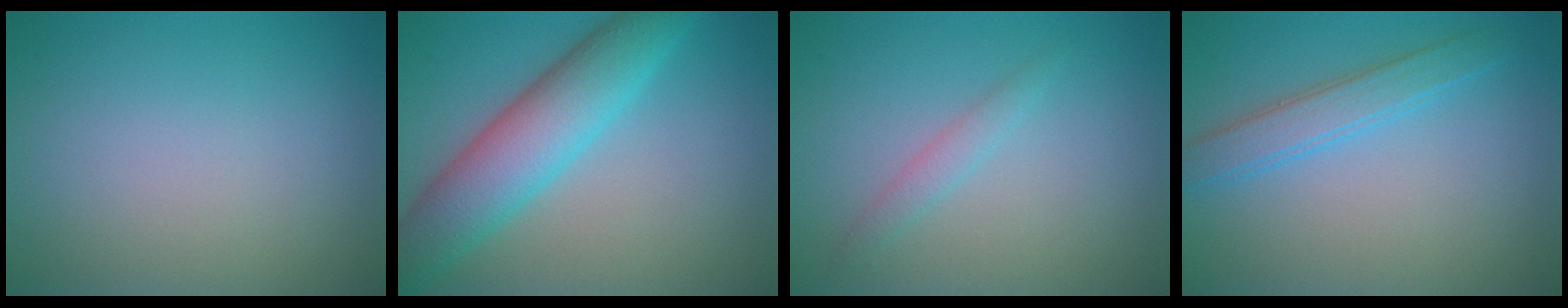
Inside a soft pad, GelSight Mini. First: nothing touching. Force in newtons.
{"total": 7.0, "press": 7.0, "slide": 0.0}
{"total": 1.3, "press": 1.3, "slide": 0.1}
{"total": 2.8, "press": 2.8, "slide": 0.1}